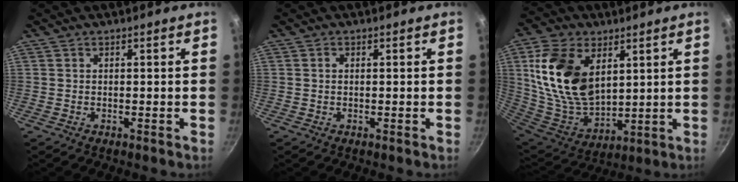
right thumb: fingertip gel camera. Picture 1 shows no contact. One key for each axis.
{"total": 0.7, "fx": 0.1, "fy": 0.5, "fz": 0.4, "tx": -0.006, "ty": 0.004, "tz": 0.001}
{"total": 19.9, "fx": 6.1, "fy": 12.4, "fz": 14.3, "tx": -0.252, "ty": -0.033, "tz": 0.130}